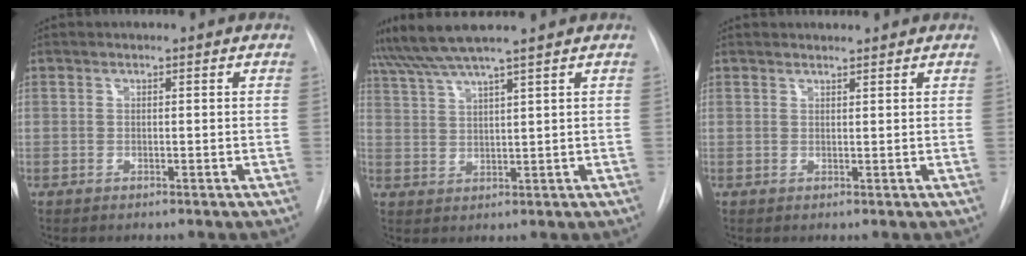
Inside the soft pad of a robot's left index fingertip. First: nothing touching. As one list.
[{"total": 6.0, "force": [5.2, -1.2, 2.7], "torque": [-0.060, 0.016, 0.102]}, {"total": 1.8, "force": [1.8, 0.3, 0.3], "torque": [-0.009, 0.010, 0.024]}]